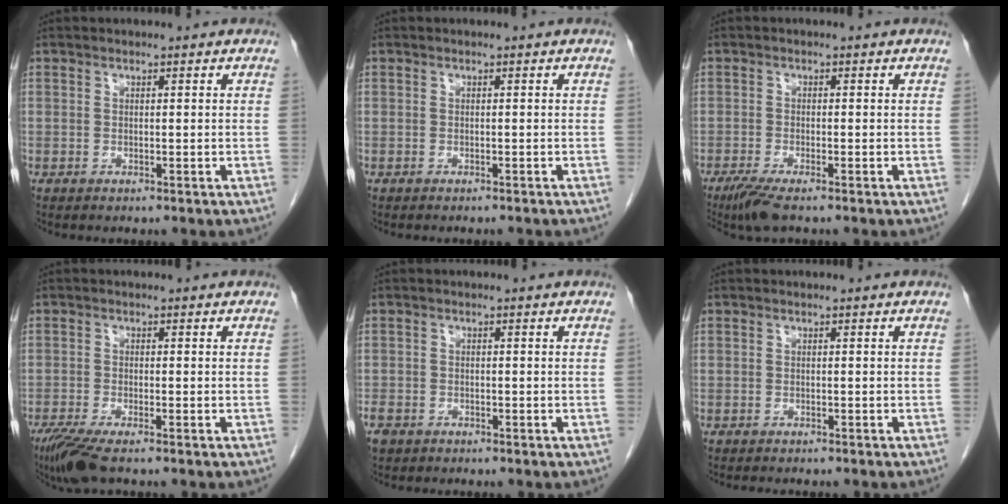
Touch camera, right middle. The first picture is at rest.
{"total": 1.7, "force": [-1.6, 0.2, 0.5], "torque": [-0.010, -0.001, -0.019]}
{"total": 4.1, "force": [-3.0, 0.3, 2.7], "torque": [-0.052, -0.011, -0.057]}
{"total": 5.1, "force": [-3.7, 0.4, 3.5], "torque": [-0.065, -0.014, -0.069]}
{"total": 3.1, "force": [-2.3, 1.9, 0.9], "torque": [-0.022, -0.001, -0.038]}
{"total": 2.8, "force": [-2.5, 0.5, 1.2], "torque": [-0.017, -0.004, -0.026]}